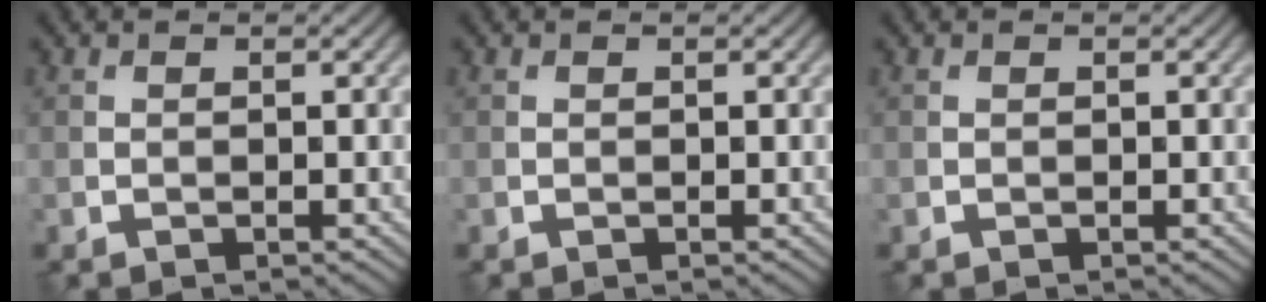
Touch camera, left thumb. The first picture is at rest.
{"total": 0.0}
{"total": 0.0}